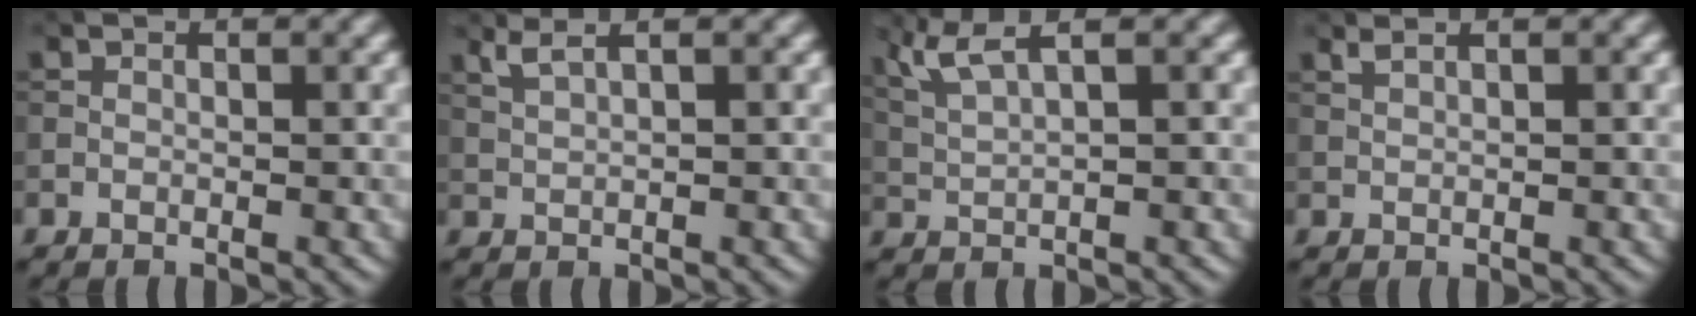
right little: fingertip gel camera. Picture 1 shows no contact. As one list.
[{"total": 2.5, "force": [1.6, 0.7, 1.7], "torque": [-0.030, 0.006, 0.026]}, {"total": 4.0, "force": [2.5, 0.9, 3.0], "torque": [-0.062, 0.013, 0.054]}, {"total": 1.1, "force": [0.9, 0.2, 0.6], "torque": [-0.011, 0.001, 0.016]}]